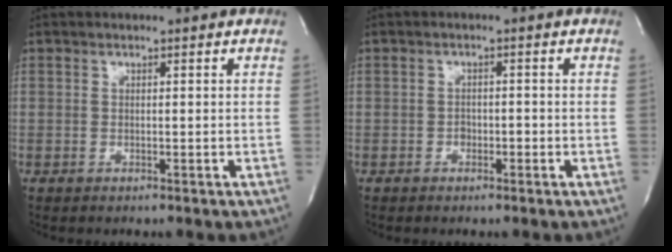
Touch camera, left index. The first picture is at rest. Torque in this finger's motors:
{"motor_torque": [0.08, -0.05, 0.00, 0.01]}